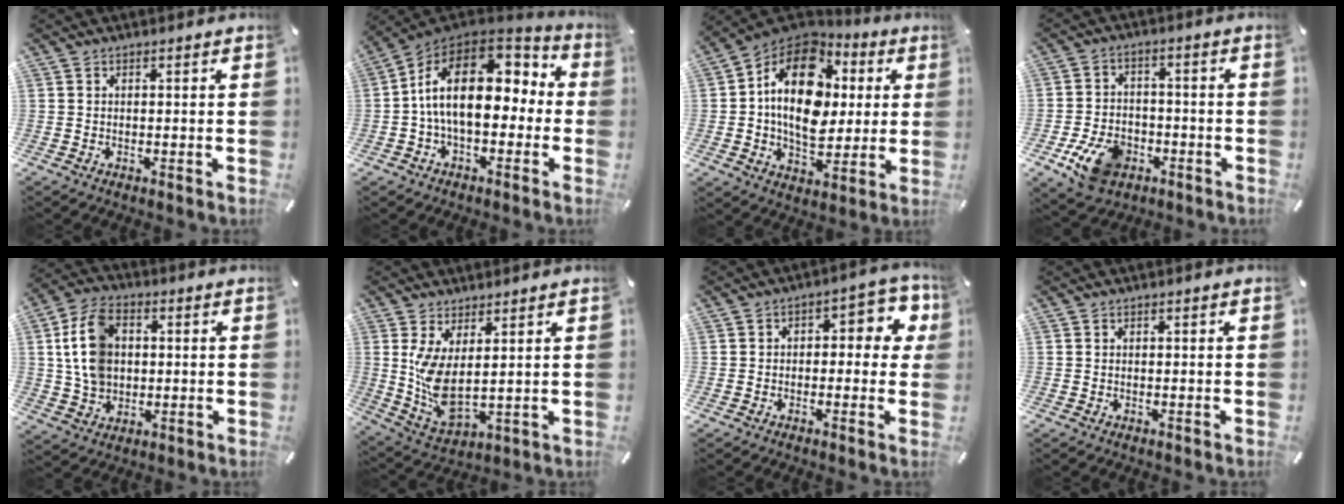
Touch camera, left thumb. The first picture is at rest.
{"total": 19.0, "force": [1.6, 10.6, 15.6], "torque": [-0.285, 0.000, 0.027]}
{"total": 19.5, "force": [3.2, 13.8, 13.4], "torque": [-0.236, -0.009, 0.053]}
{"total": 11.0, "force": [-4.9, 7.7, 6.1], "torque": [-0.109, 0.023, -0.087]}
{"total": 11.7, "force": [1.6, 9.2, 7.1], "torque": [-0.160, 0.010, 0.030]}
{"total": 8.3, "force": [3.0, 3.4, 7.0], "torque": [-0.173, -0.039, 0.057]}
{"total": 7.5, "force": [0.6, 4.4, 6.0], "torque": [-0.074, -0.001, 0.003]}
{"total": 0.0}